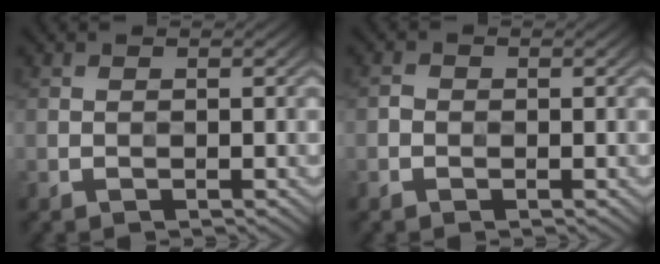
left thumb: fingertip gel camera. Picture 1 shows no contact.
{"total": 0.9, "force": [-0.4, 0.8, 0.1], "torque": [-0.005, -0.001, -0.011]}